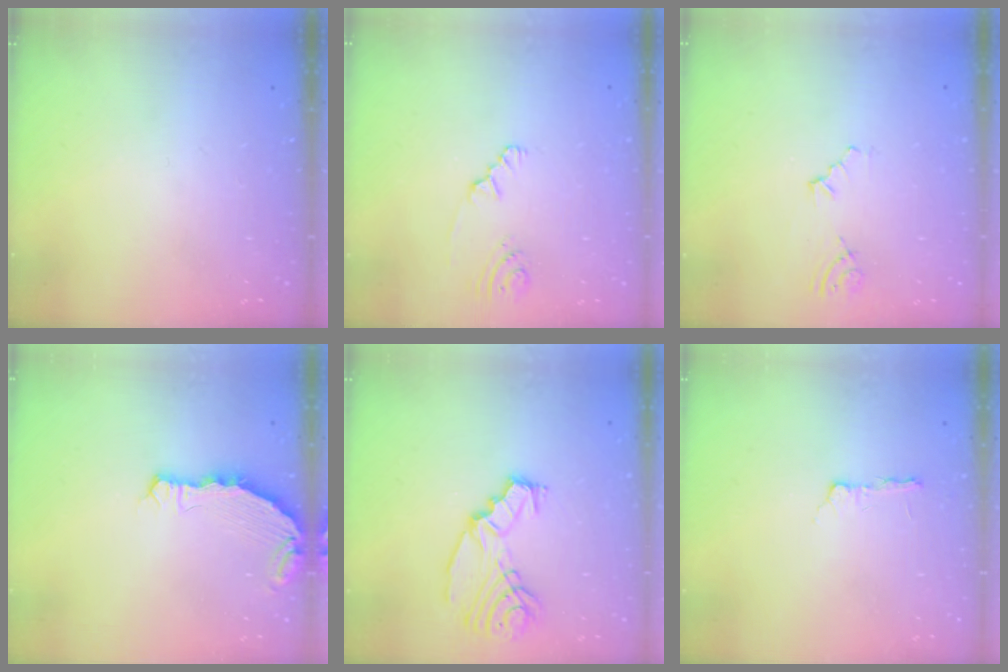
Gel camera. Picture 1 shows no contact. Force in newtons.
{"total": 1.5, "press": 1.5, "slide": 0.2}
{"total": 3.0, "press": 2.2, "slide": 2.0}
{"total": 7.0, "press": 5.4, "slide": 4.5}
{"total": 10.3, "press": 9.9, "slide": 2.8}
{"total": 2.2, "press": 2.1, "slide": 0.4}